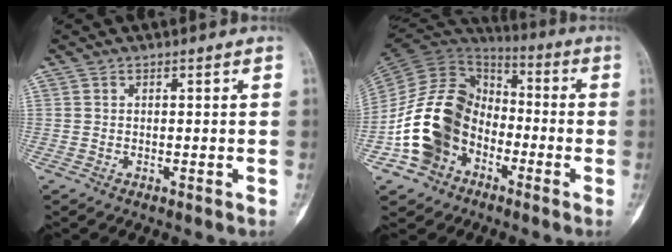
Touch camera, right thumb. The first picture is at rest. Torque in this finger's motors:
{"motor_torque": [2.51, 2.50, 1.80, -0.98, 0.45]}